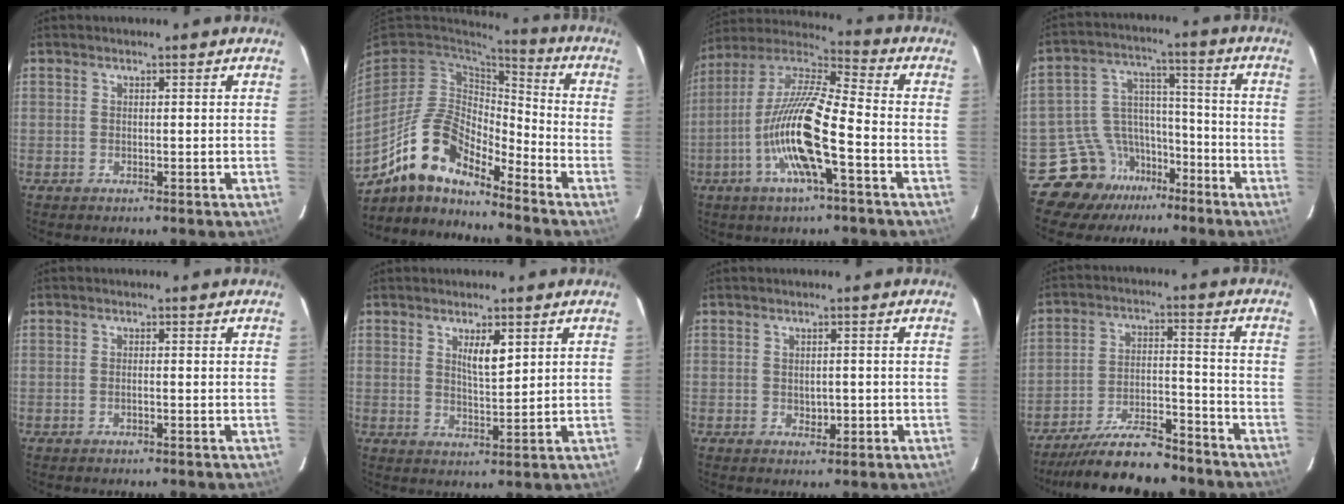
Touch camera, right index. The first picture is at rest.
{"total": 12.1, "force": [-10.0, 3.6, 5.8], "torque": [-0.117, 0.029, -0.188]}
{"total": 16.0, "force": [-4.6, 1.9, 15.2], "torque": [-0.308, 0.000, -0.089]}
{"total": 11.6, "force": [-7.7, 8.6, 1.3], "torque": [-0.020, 0.081, -0.118]}
{"total": 0.6, "force": [-0.2, 0.0, 0.6], "torque": [-0.013, 0.000, -0.002]}
{"total": 4.1, "force": [2.0, 0.9, 3.5], "torque": [-0.063, -0.004, 0.038]}
{"total": 2.0, "force": [-0.3, 1.3, 1.5], "torque": [-0.023, 0.000, 0.002]}
{"total": 12.0, "force": [-10.6, 2.3, 5.1], "torque": [-0.084, 0.004, -0.181]}